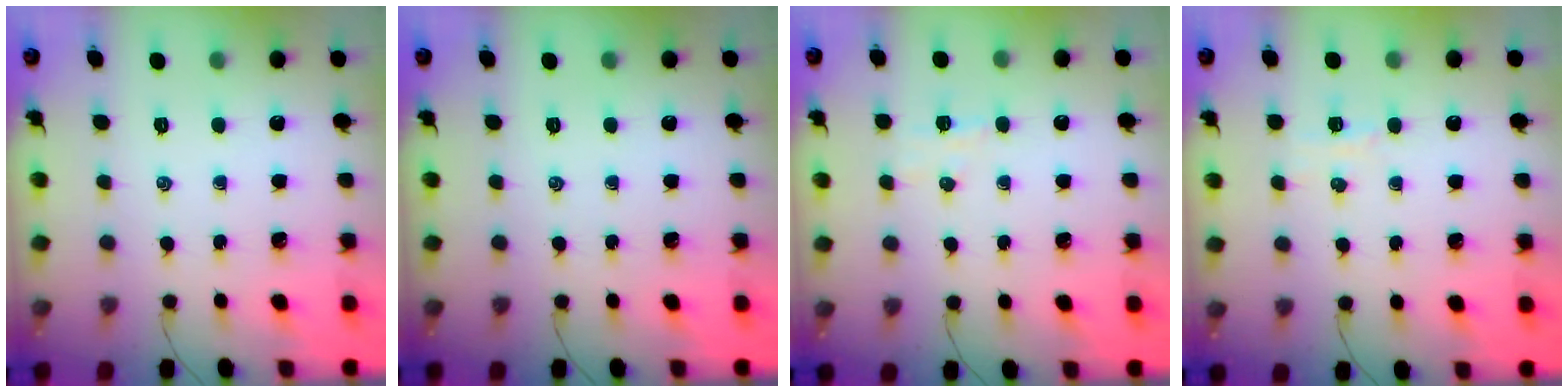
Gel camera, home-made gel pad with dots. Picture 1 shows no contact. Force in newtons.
{"total": 0.0}
{"total": 4.3, "press": 4.2, "slide": 1.0}
{"total": 3.1, "press": 3.0, "slide": 0.9}